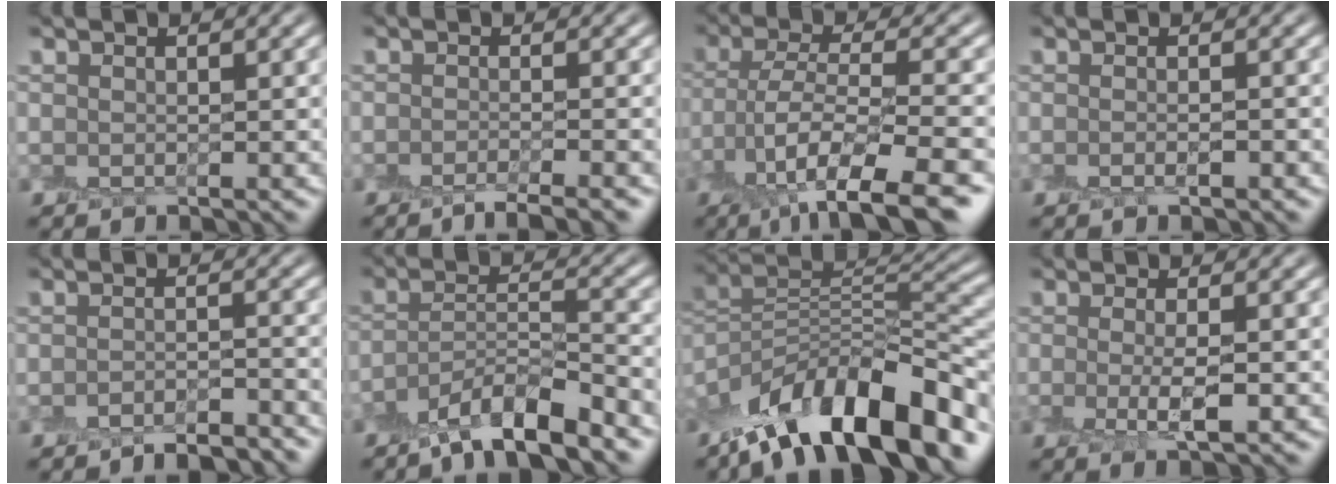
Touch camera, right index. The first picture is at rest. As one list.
[{"total": 3.1, "force": [-2.3, 0.4, 2.1], "torque": [-0.022, 0.000, -0.043]}, {"total": 10.8, "force": [-5.5, 3.3, 8.7], "torque": [-0.152, -0.008, -0.095]}, {"total": 1.3, "force": [-0.4, 0.2, 1.2], "torque": [-0.023, -0.006, -0.012]}, {"total": 3.2, "force": [-2.8, 0.3, 1.5], "torque": [-0.017, 0.004, -0.047]}, {"total": 7.1, "force": [-5.3, 1.4, 4.5], "torque": [-0.073, 0.002, -0.095]}, {"total": 14.0, "force": [-8.7, 4.7, 10.0], "torque": [-0.174, 0.028, -0.159]}, {"total": 2.9, "force": [-0.4, 0.6, 2.8], "torque": [-0.056, -0.008, -0.010]}]